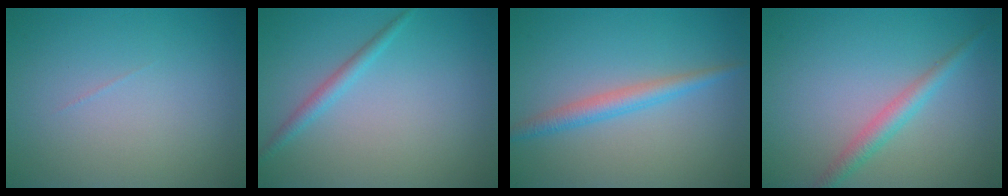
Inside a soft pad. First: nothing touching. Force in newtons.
{"total": 1.6, "press": 1.6, "slide": 0.1}
{"total": 2.4, "press": 2.4, "slide": 0.0}
{"total": 2.3, "press": 2.3, "slide": 0.1}